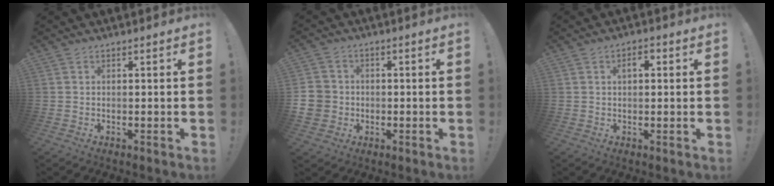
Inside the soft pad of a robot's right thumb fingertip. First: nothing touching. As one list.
[{"total": 7.0, "force": [-0.8, 6.5, 2.4], "torque": [-0.048, 0.013, -0.013]}, {"total": 2.9, "force": [0.8, 1.5, 2.3], "torque": [-0.026, -0.001, 0.007]}]